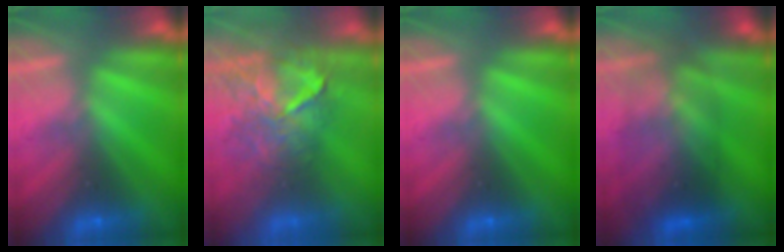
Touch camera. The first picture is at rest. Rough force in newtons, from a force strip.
{"total": 10.9}
{"total": 0.0}
{"total": 2.8}